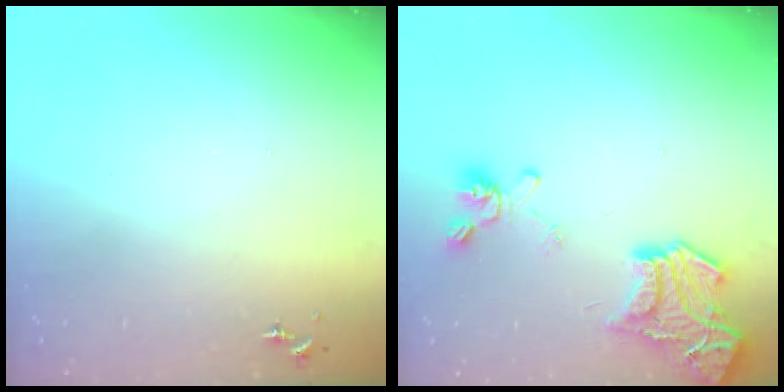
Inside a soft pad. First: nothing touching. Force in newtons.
{"total": 19.7, "press": 19.6, "slide": 1.9}